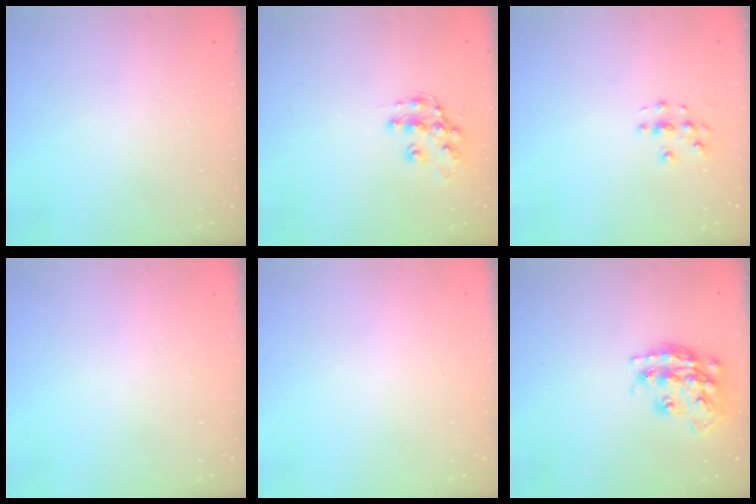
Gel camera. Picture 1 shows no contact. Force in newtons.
{"total": 10.7, "press": 10.7, "slide": 0.6}
{"total": 2.8, "press": 2.8, "slide": 0.3}
{"total": 0.0}
{"total": 0.0}
{"total": 17.8, "press": 17.7, "slide": 1.3}